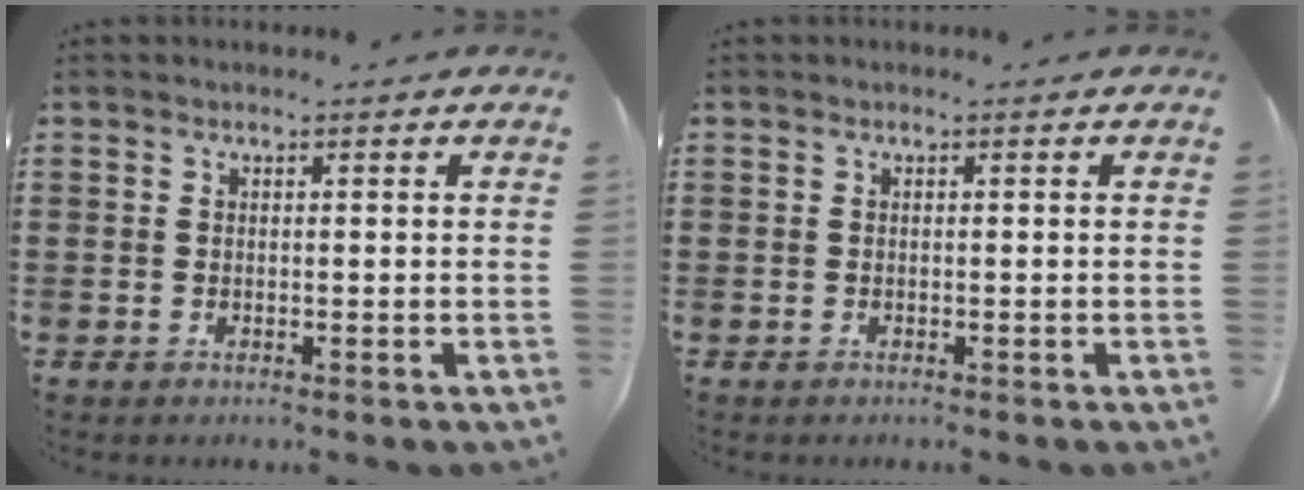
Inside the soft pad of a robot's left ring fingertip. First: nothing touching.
{"total": 0.0}